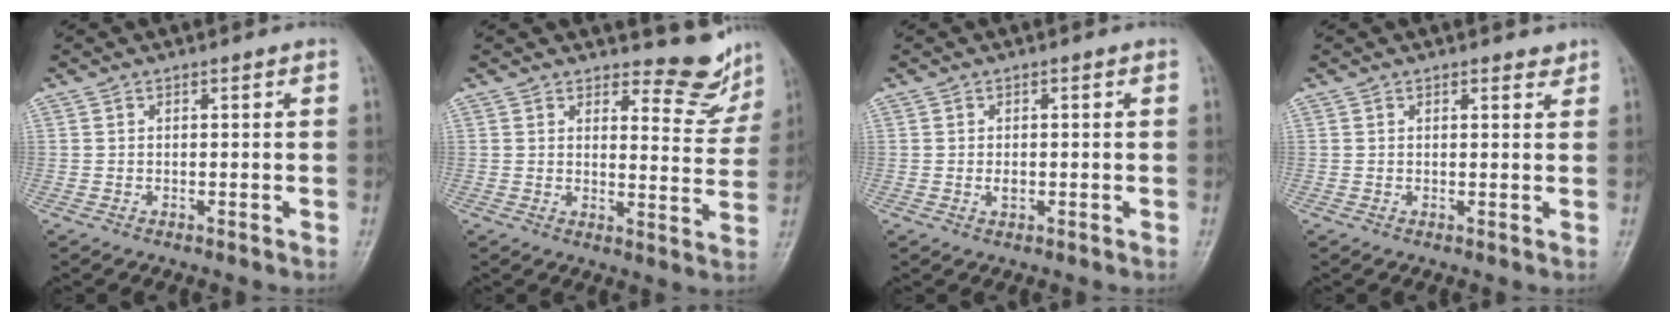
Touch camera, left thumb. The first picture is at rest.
{"total": 7.9, "force": [7.3, 2.6, 1.6], "torque": [0.007, -0.072, 0.084]}
{"total": 1.4, "force": [-0.3, 0.9, 1.0], "torque": [-0.015, 0.000, -0.005]}
{"total": 1.4, "force": [1.1, 0.6, 0.5], "torque": [0.000, -0.008, 0.012]}